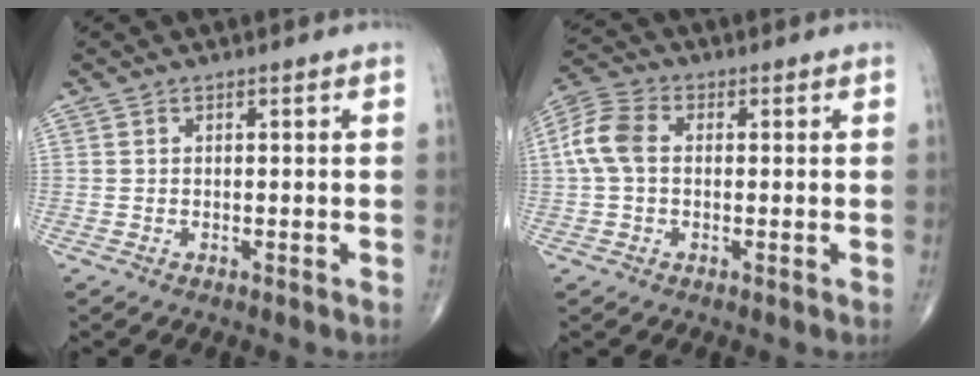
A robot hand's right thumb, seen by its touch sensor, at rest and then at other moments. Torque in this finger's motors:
{"motor_torque": [0.17, 0.29, 0.49, 0.00, 0.09]}